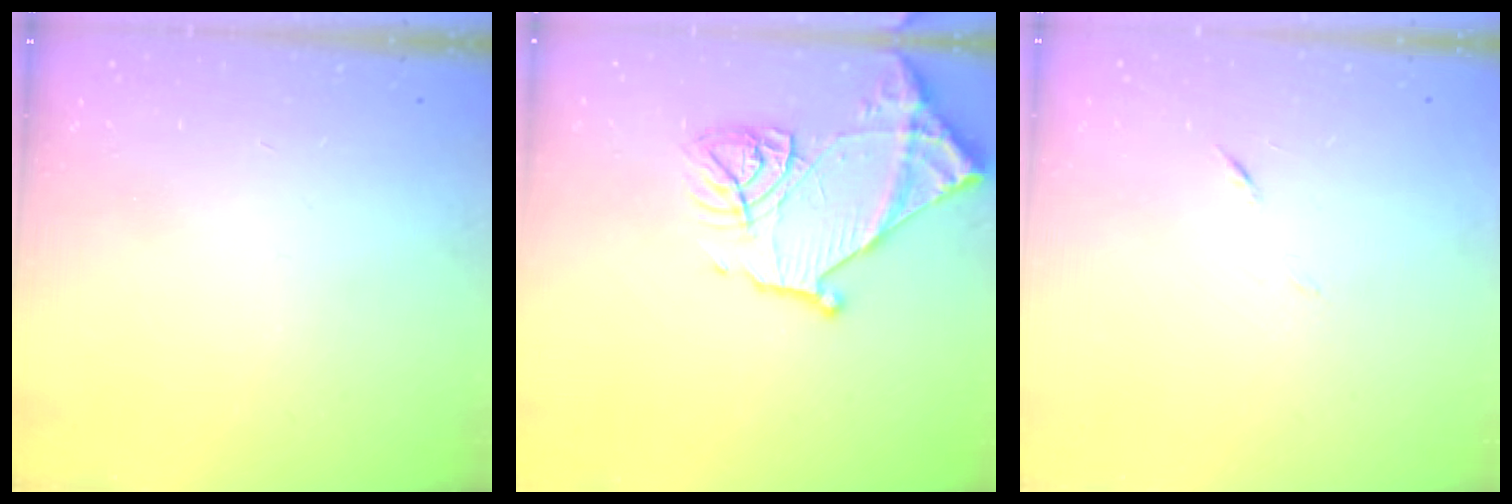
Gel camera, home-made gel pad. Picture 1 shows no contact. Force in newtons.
{"total": 14.6, "press": 14.6, "slide": 1.0}
{"total": 4.0, "press": 3.9, "slide": 0.8}